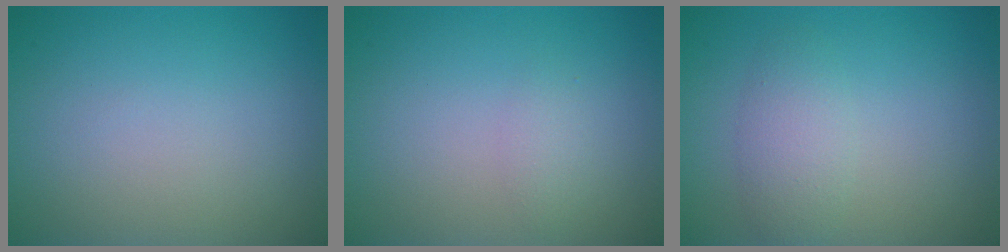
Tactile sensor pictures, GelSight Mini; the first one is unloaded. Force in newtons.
{"total": 1.0, "press": 1.0, "slide": 0.2}
{"total": 2.5, "press": 2.5, "slide": 0.1}